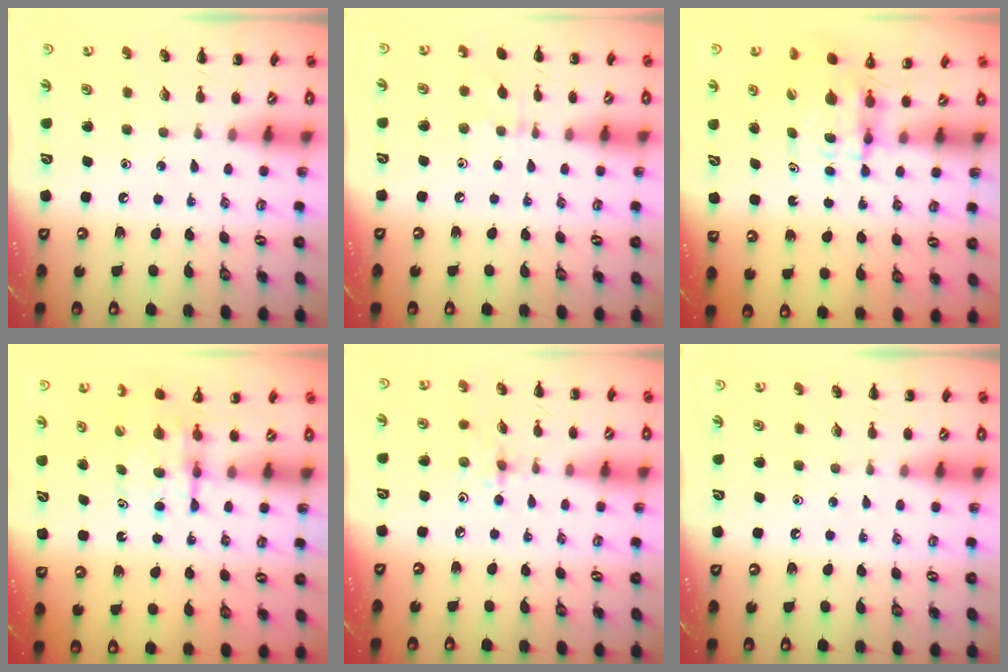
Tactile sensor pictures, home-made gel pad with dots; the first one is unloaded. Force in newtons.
{"total": 5.2, "press": 5.0, "slide": 1.3}
{"total": 4.2, "press": 4.2, "slide": 0.1}
{"total": 5.2, "press": 5.2, "slide": 0.3}
{"total": 2.2, "press": 2.2, "slide": 0.5}
{"total": 0.0}